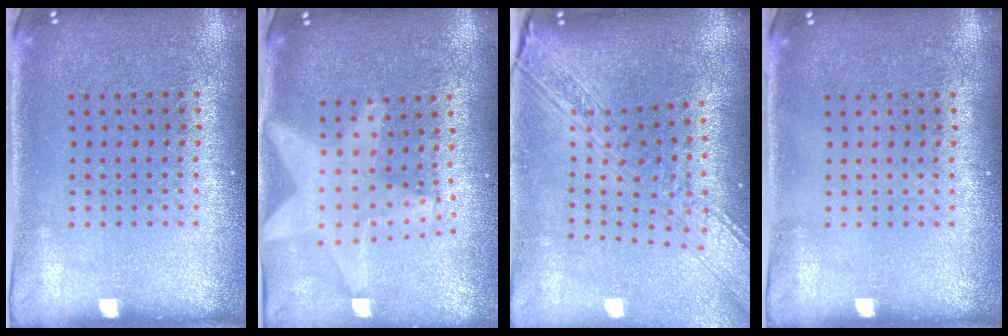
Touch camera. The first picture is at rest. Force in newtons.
{"total": 2.1, "press": 1.7, "slide": 1.2}
{"total": 3.2, "press": 2.4, "slide": 2.0}
{"total": 0.0}